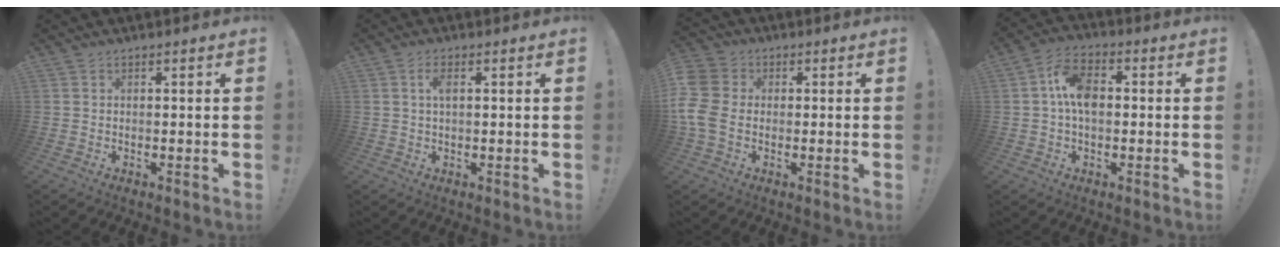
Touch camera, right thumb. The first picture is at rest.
{"total": 2.9, "force": [0.9, 1.2, 2.5], "torque": [-0.040, 0.000, 0.012]}
{"total": 9.4, "force": [-1.5, 7.3, 5.7], "torque": [-0.123, 0.008, -0.027]}
{"total": 9.9, "force": [0.6, 6.2, 7.7], "torque": [-0.138, 0.013, 0.013]}